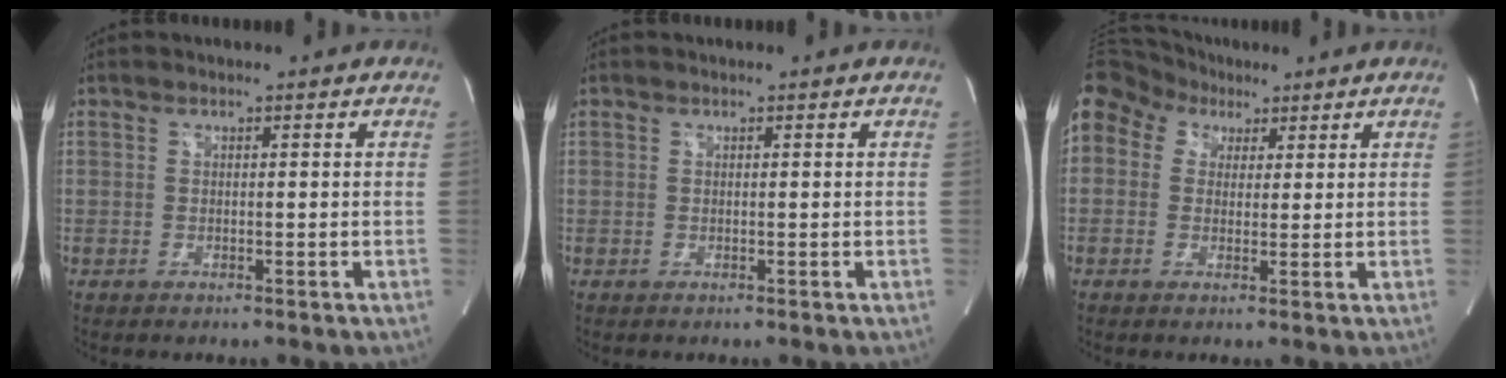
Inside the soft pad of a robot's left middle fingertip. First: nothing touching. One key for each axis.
{"total": 0.0}
{"total": 19.7, "fx": 9.4, "fy": 15.2, "fz": 8.2, "tx": -0.266, "ty": 0.113, "tz": 0.180}